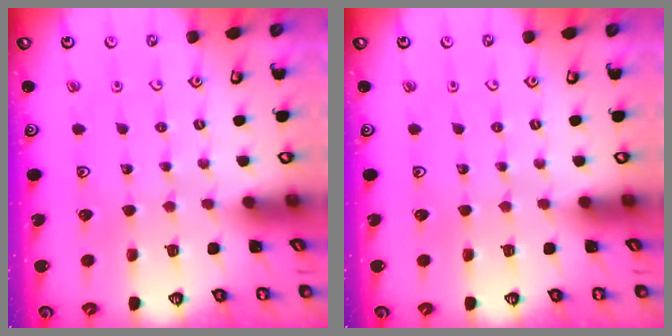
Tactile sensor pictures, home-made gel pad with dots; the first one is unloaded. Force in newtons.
{"total": 0.0}